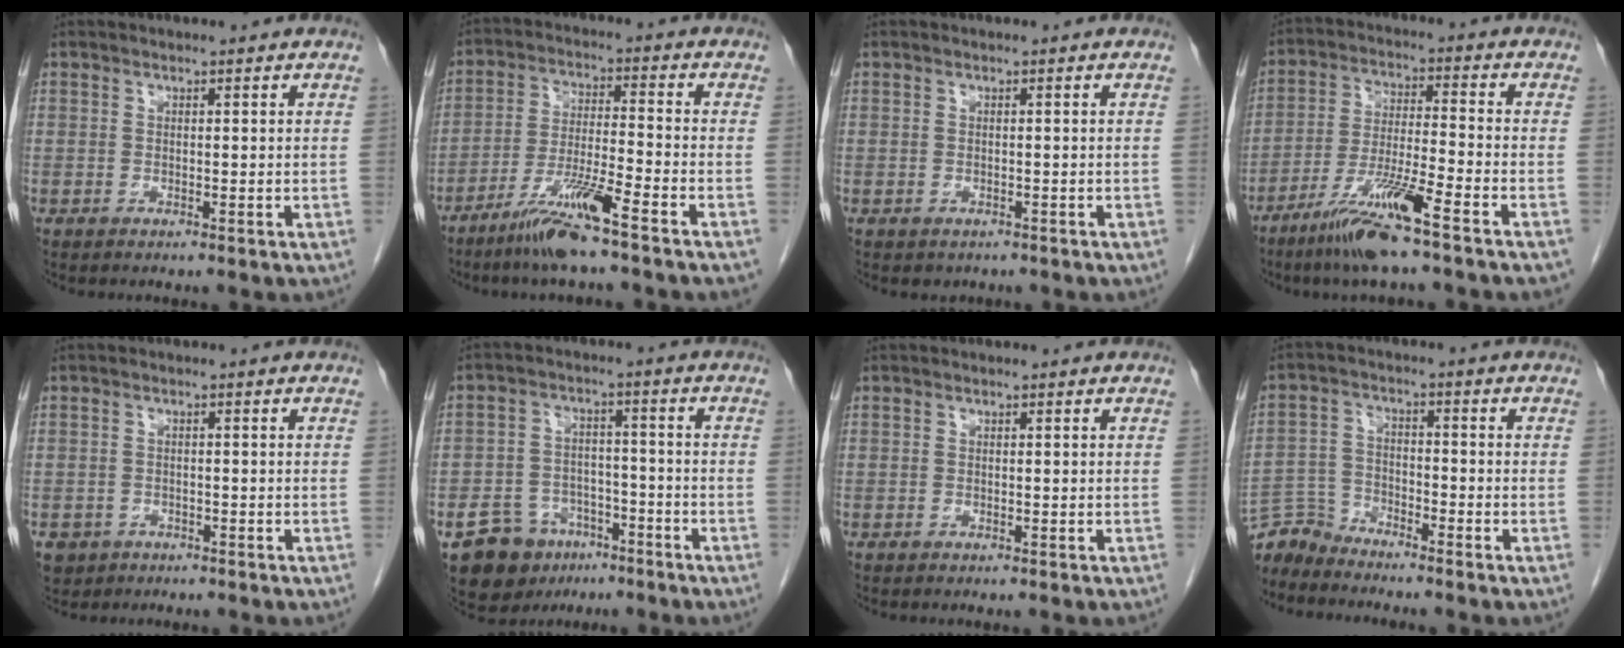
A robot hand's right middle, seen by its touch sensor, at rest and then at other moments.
{"total": 9.2, "force": [-6.3, -0.6, 6.7], "torque": [-0.128, -0.023, -0.122]}
{"total": 1.1, "force": [-0.8, 0.8, 0.2], "torque": [-0.008, -0.001, -0.006]}
{"total": 11.0, "force": [-7.2, -0.4, 8.2], "torque": [-0.163, -0.028, -0.137]}
{"total": 3.6, "force": [-2.1, 2.9, 0.5], "torque": [-0.008, 0.004, -0.033]}
{"total": 9.4, "force": [-5.8, 6.7, 3.3], "torque": [-0.062, 0.012, -0.088]}
{"total": 0.0}
{"total": 5.2, "force": [-5.1, 0.3, -0.8], "torque": [0.011, -0.001, -0.101]}